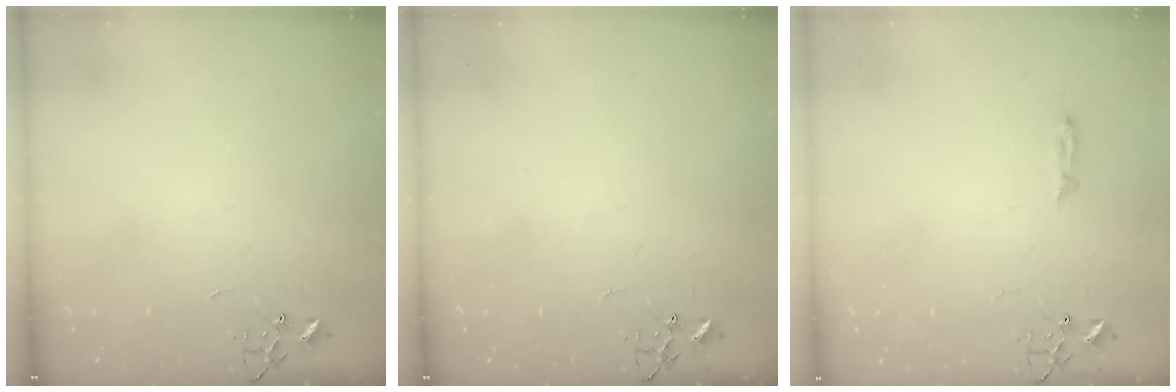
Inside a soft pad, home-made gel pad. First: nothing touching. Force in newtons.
{"total": 0.0}
{"total": 3.4, "press": 3.4, "slide": 0.4}